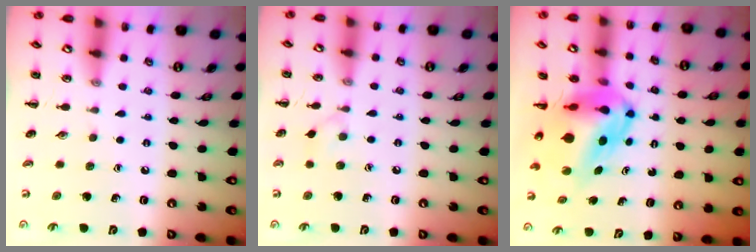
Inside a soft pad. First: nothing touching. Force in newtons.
{"total": 3.6, "press": 3.3, "slide": 1.5}
{"total": 9.0, "press": 8.6, "slide": 2.7}